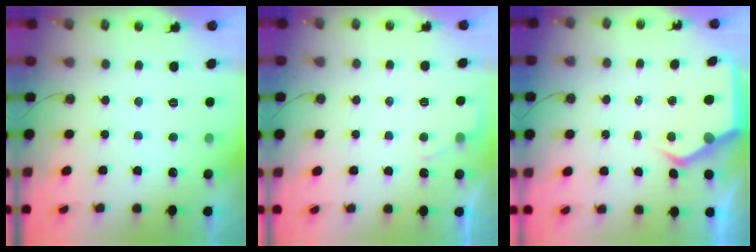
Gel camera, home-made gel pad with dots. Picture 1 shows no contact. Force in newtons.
{"total": 3.7, "press": 3.7, "slide": 0.5}
{"total": 5.8, "press": 5.7, "slide": 0.6}